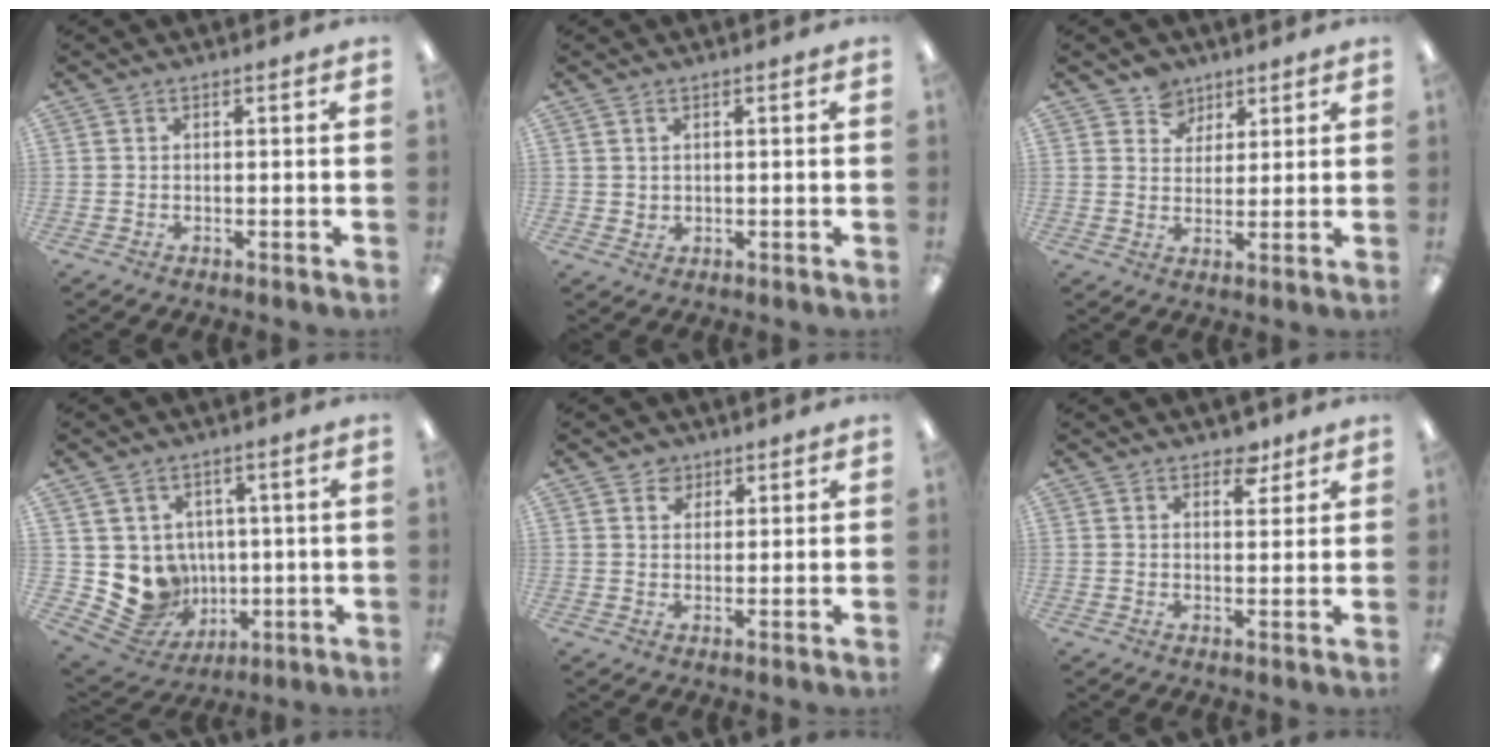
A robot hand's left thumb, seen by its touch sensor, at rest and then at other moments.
{"total": 1.5, "force": [1.0, 1.1, 0.2], "torque": [-0.006, 0.002, 0.018]}
{"total": 6.1, "force": [4.4, 4.3, 0.1], "torque": [-0.011, -0.019, 0.083]}
{"total": 9.6, "force": [0.1, 9.4, 2.1], "torque": [-0.066, -0.012, 0.016]}
{"total": 3.5, "force": [2.3, 2.6, 0.4], "torque": [0.000, -0.004, 0.040]}
{"total": 4.8, "force": [3.6, 2.6, 2.0], "torque": [-0.006, -0.018, 0.058]}